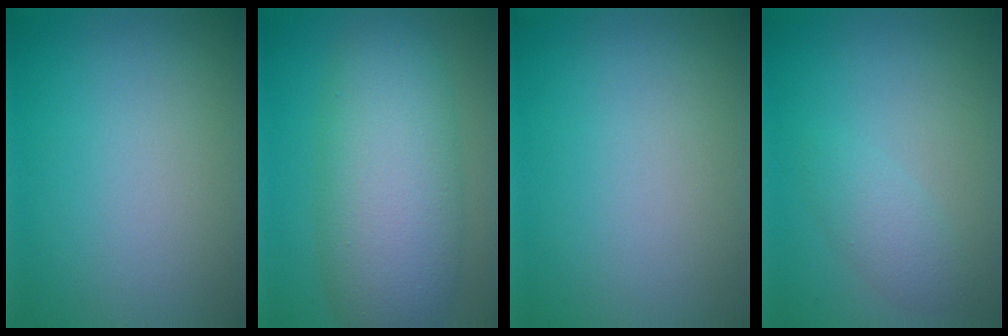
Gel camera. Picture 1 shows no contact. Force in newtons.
{"total": 9.6, "press": 9.6, "slide": 0.1}
{"total": 0.0}
{"total": 1.9, "press": 1.9, "slide": 0.1}